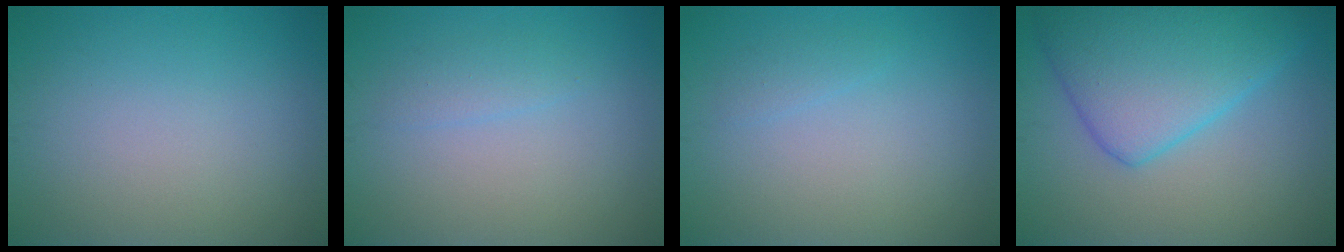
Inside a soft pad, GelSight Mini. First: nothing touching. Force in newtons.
{"total": 1.2, "press": 1.2, "slide": 0.1}
{"total": 0.8, "press": 0.8, "slide": 0.0}
{"total": 8.0, "press": 8.0, "slide": 0.2}